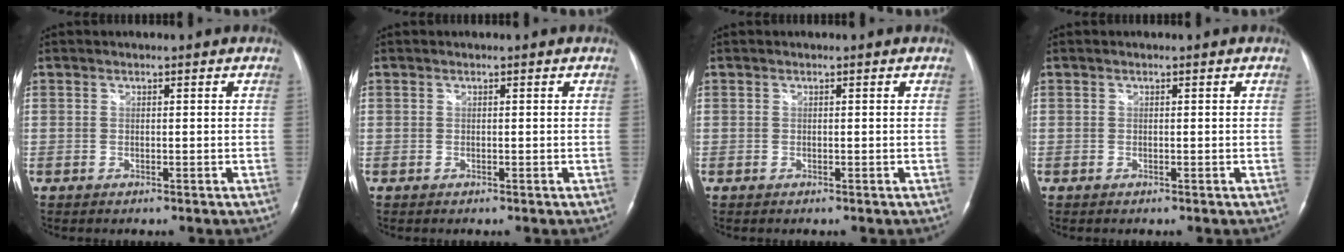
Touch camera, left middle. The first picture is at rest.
{"total": 0.0}
{"total": 0.0}
{"total": 0.0}